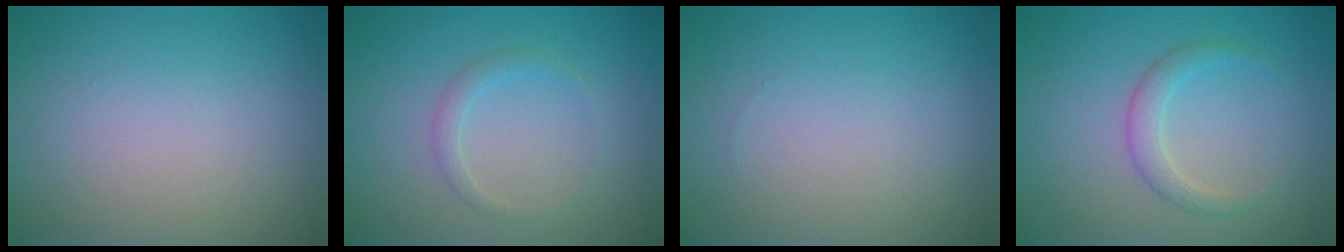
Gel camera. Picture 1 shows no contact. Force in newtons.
{"total": 1.3, "press": 1.3, "slide": 0.0}
{"total": 0.0}
{"total": 2.0, "press": 2.0, "slide": 0.1}